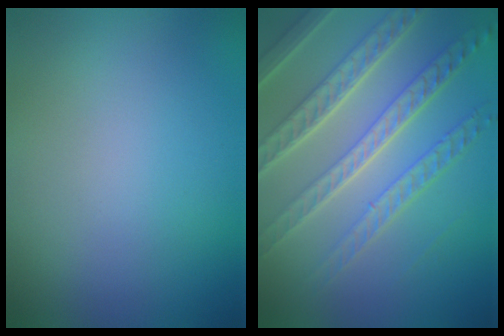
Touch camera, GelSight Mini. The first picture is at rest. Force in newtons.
{"total": 7.8, "press": 5.4, "slide": 5.6}